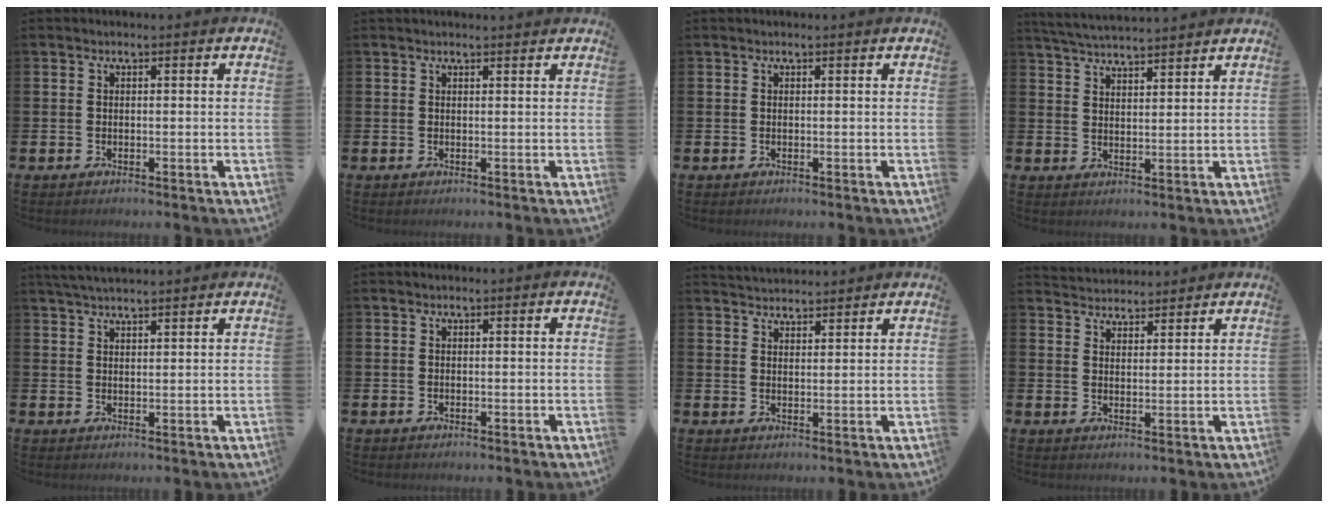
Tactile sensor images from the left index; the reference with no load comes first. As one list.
[{"total": 0.7, "force": [0.7, 0.0, 0.2], "torque": [0.003, -0.002, 0.012]}, {"total": 0.0}, {"total": 4.6, "force": [4.6, 0.0, 0.3], "torque": [-0.022, -0.025, 0.083]}, {"total": 3.6, "force": [3.4, 0.3, 1.0], "torque": [-0.021, -0.011, 0.063]}, {"total": 0.0}, {"total": 3.4, "force": [3.4, 0.5, -0.2], "torque": [0.000, -0.017, 0.061]}, {"total": 3.6, "force": [3.5, 0.7, -0.5], "torque": [-0.005, -0.017, 0.066]}]